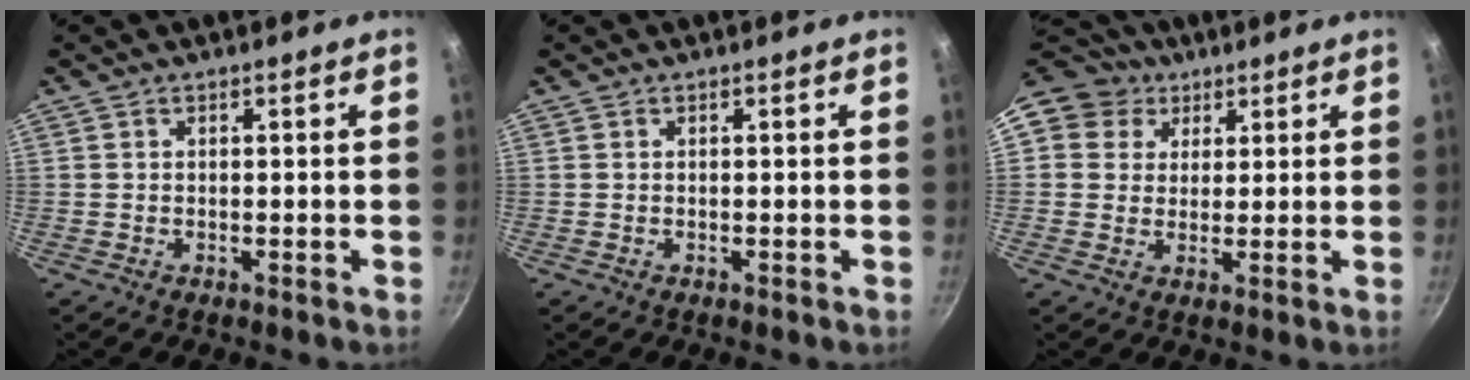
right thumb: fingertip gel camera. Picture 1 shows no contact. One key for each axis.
{"total": 0.0}
{"total": 10.0, "fx": 4.8, "fy": 8.4, "fz": 2.6, "tx": -0.020, "ty": 0.006, "tz": 0.070}